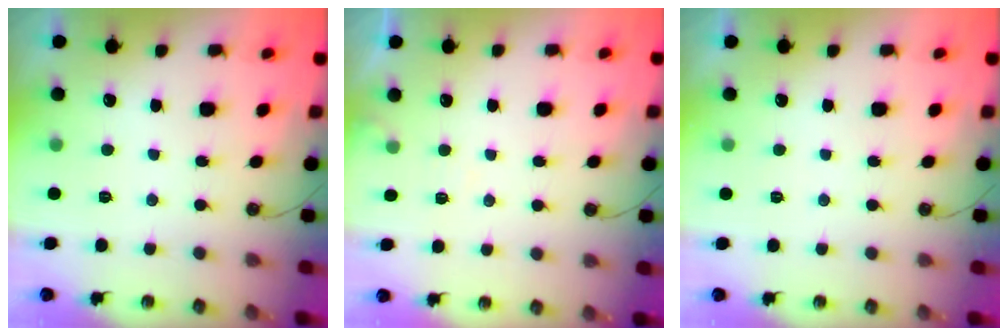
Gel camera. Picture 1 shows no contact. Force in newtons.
{"total": 4.3, "press": 4.2, "slide": 0.8}
{"total": 2.2, "press": 2.2, "slide": 0.4}